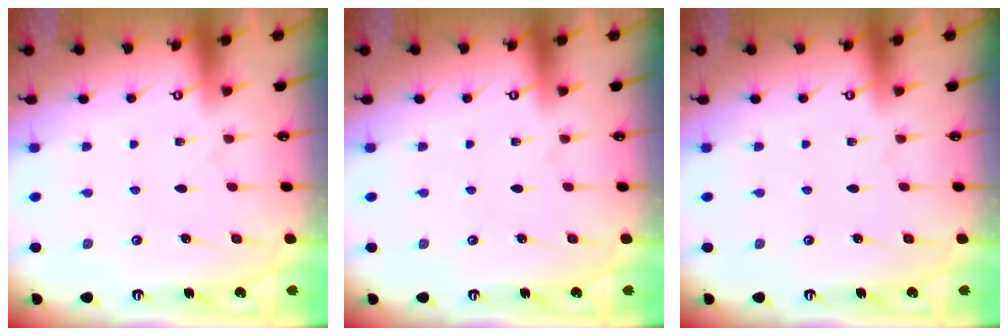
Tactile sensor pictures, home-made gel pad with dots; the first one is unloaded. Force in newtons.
{"total": 0.0}
{"total": 0.0}